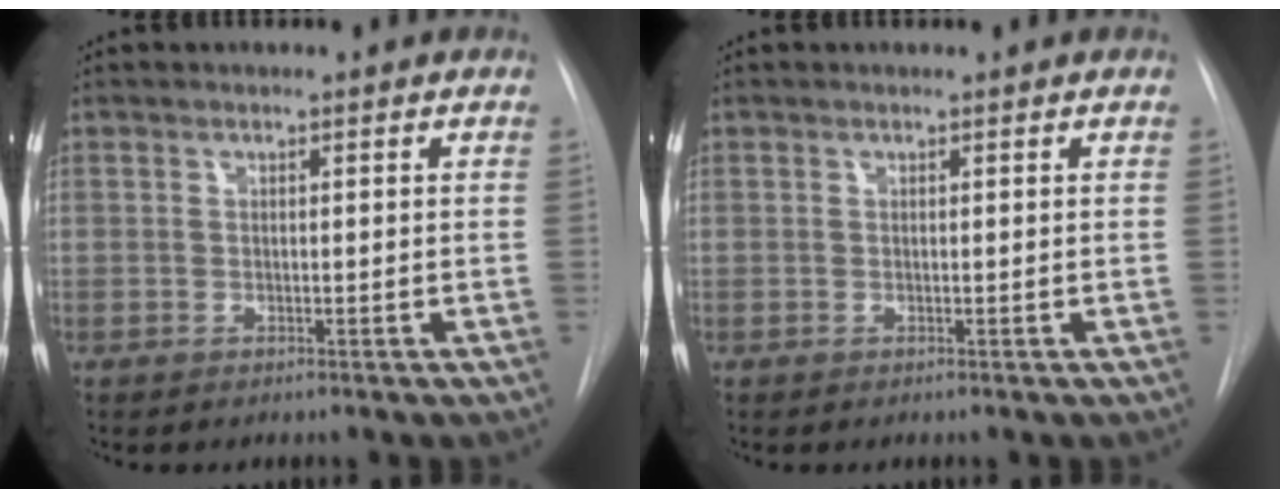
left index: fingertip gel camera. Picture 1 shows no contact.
{"total": 0.0}